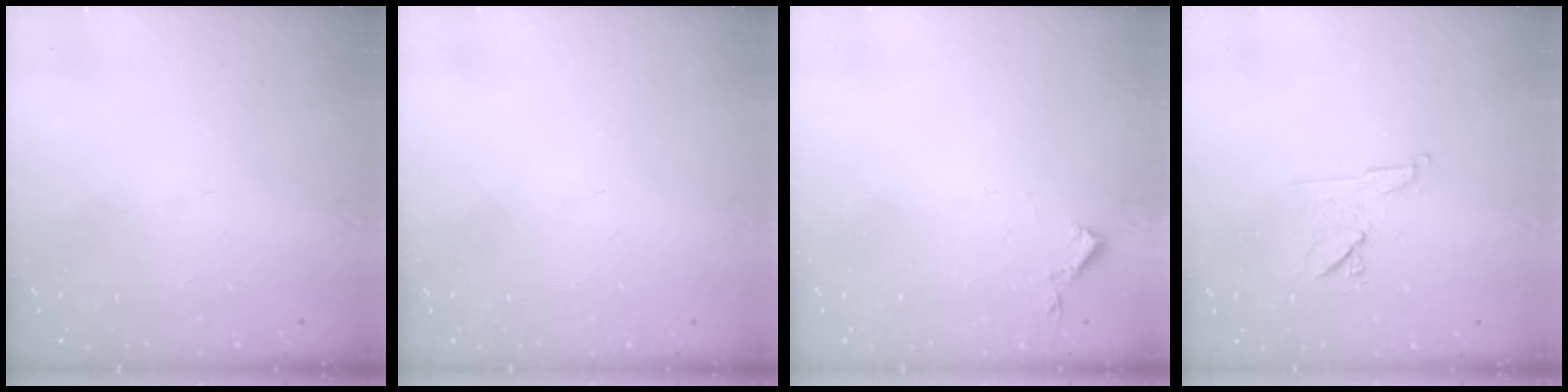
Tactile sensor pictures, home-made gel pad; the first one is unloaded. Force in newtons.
{"total": 0.0}
{"total": 2.9, "press": 2.9, "slide": 0.5}
{"total": 7.5, "press": 7.4, "slide": 1.3}